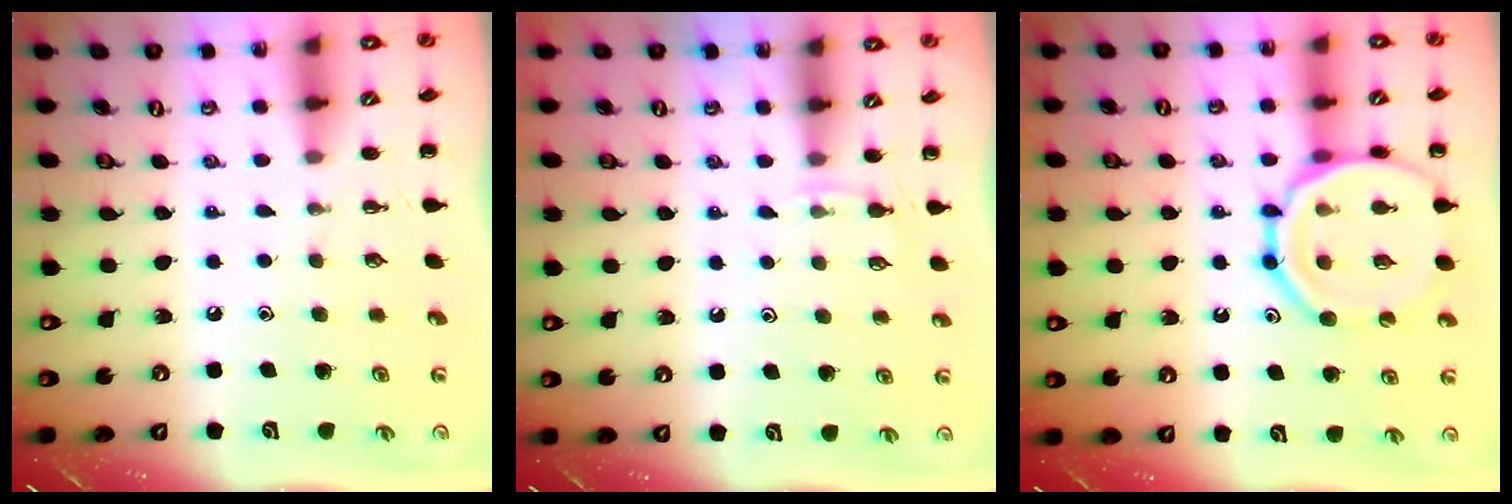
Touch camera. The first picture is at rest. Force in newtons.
{"total": 3.9, "press": 3.7, "slide": 1.2}
{"total": 17.5, "press": 17.4, "slide": 2.5}